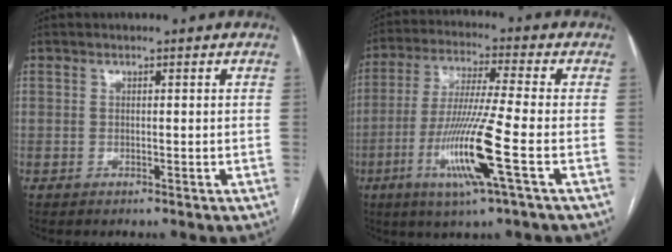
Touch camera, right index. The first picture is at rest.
{"total": 13.0, "force": [-4.4, -0.9, 12.3], "torque": [-0.248, -0.022, -0.088]}